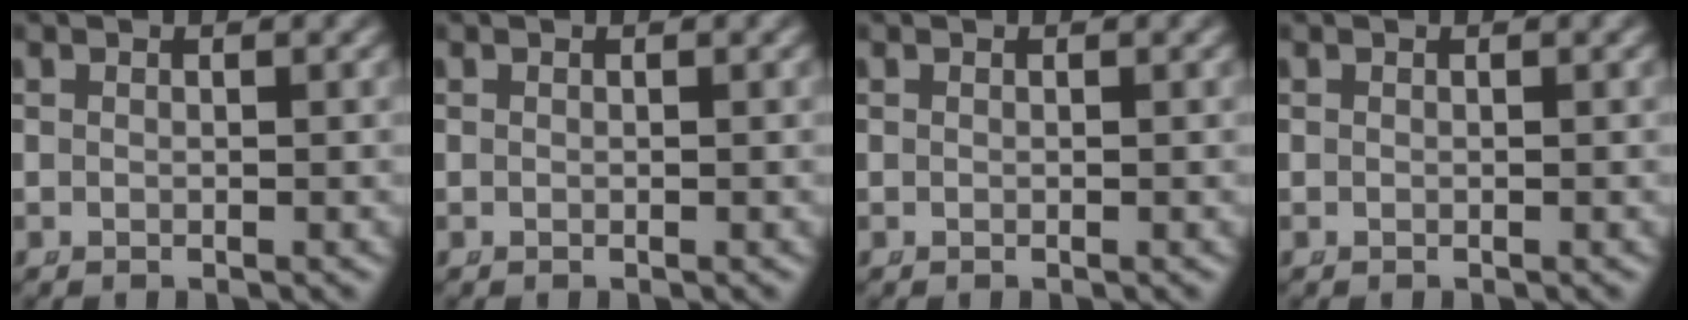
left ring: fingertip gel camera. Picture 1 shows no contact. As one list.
[{"total": 0.0}, {"total": 0.0}, {"total": 0.0}]